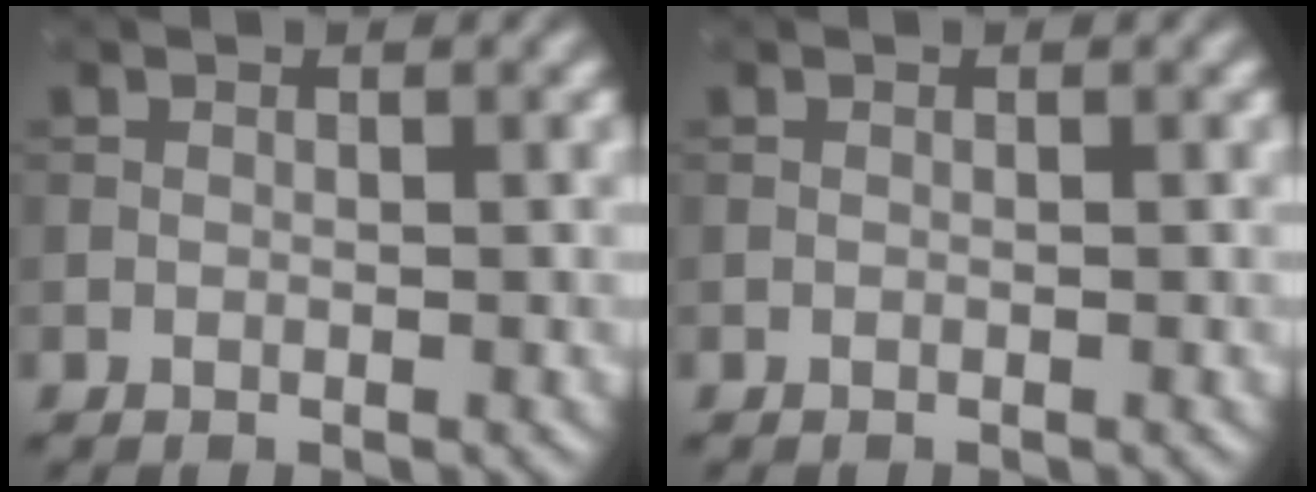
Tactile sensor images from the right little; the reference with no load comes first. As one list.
[{"total": 0.0}]